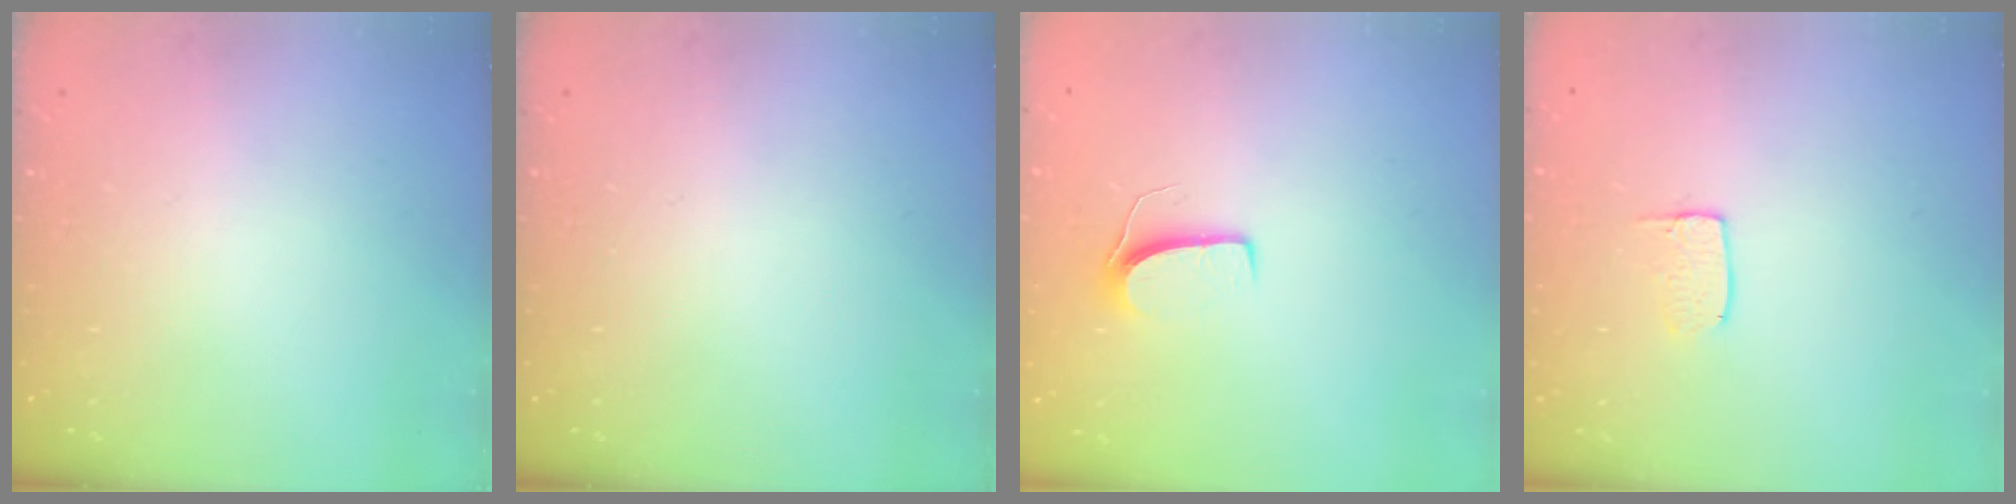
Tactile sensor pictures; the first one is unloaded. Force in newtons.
{"total": 0.0}
{"total": 6.8, "press": 6.7, "slide": 0.5}
{"total": 3.8, "press": 3.8, "slide": 0.2}